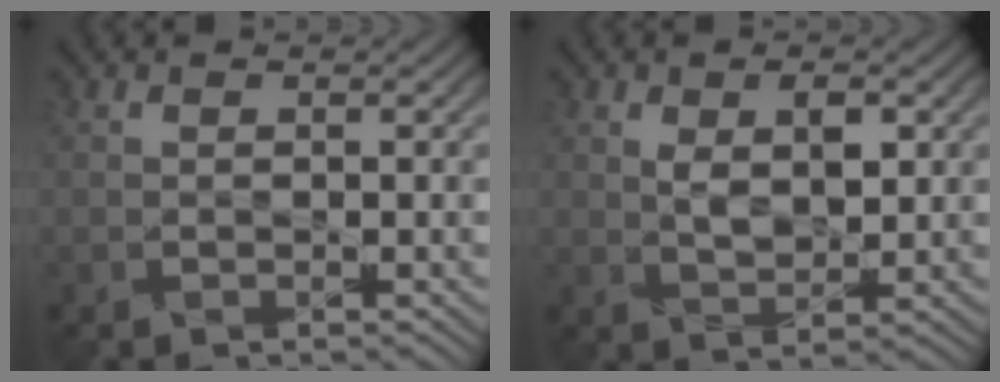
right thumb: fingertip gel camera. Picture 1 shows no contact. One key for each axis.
{"total": 4.3, "fx": 1.1, "fy": 2.3, "fz": 3.4, "tx": -0.068, "ty": -0.006, "tz": 0.023}